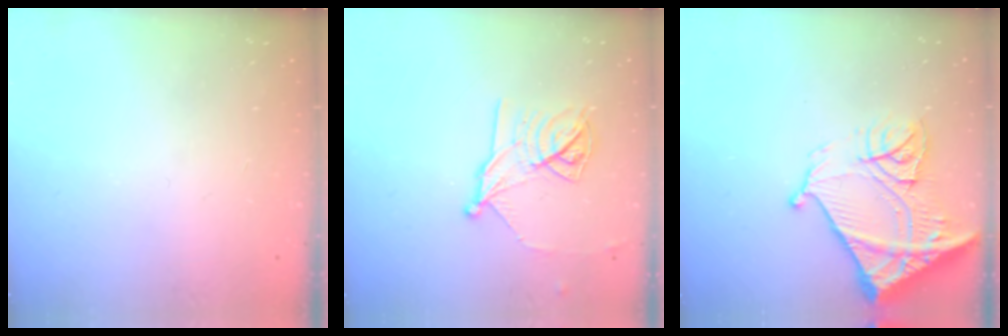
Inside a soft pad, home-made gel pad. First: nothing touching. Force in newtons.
{"total": 12.9, "press": 12.9, "slide": 0.2}
{"total": 19.3, "press": 19.2, "slide": 2.2}